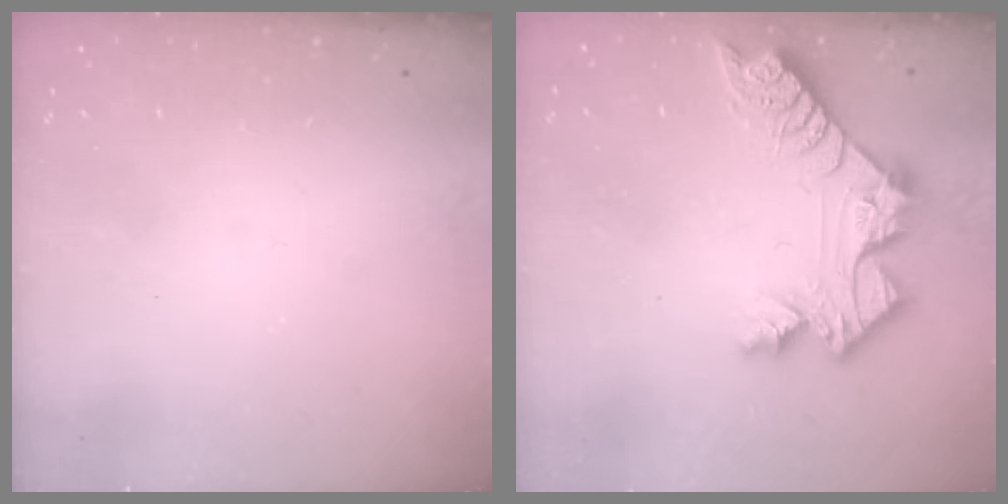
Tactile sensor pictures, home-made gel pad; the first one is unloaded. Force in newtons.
{"total": 11.2, "press": 11.1, "slide": 1.0}